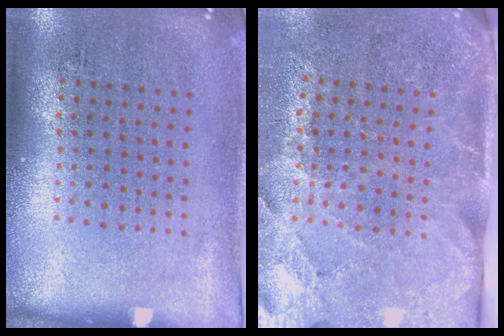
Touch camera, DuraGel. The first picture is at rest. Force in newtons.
{"total": 3.9, "press": 3.3, "slide": 2.2}